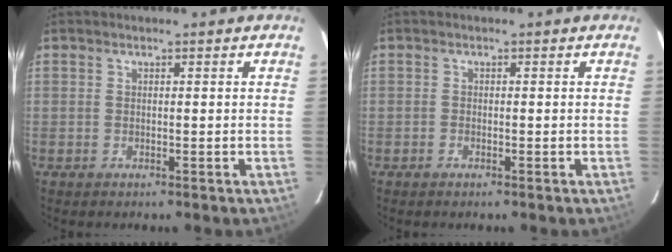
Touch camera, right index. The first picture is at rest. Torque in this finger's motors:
{"motor_torque": [0.10, 0.03, 0.01, 0.00]}